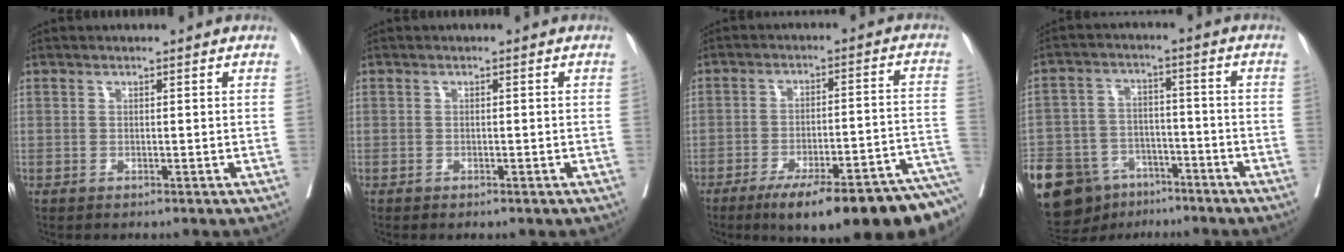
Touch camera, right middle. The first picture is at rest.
{"total": 1.0, "force": [-0.8, 0.5, 0.5], "torque": [-0.008, -0.001, -0.009]}
{"total": 21.2, "force": [-16.1, 1.9, 13.6], "torque": [-0.111, 0.008, -0.223]}
{"total": 22.2, "force": [-14.1, 13.6, 10.4], "torque": [-0.300, -0.015, -0.224]}